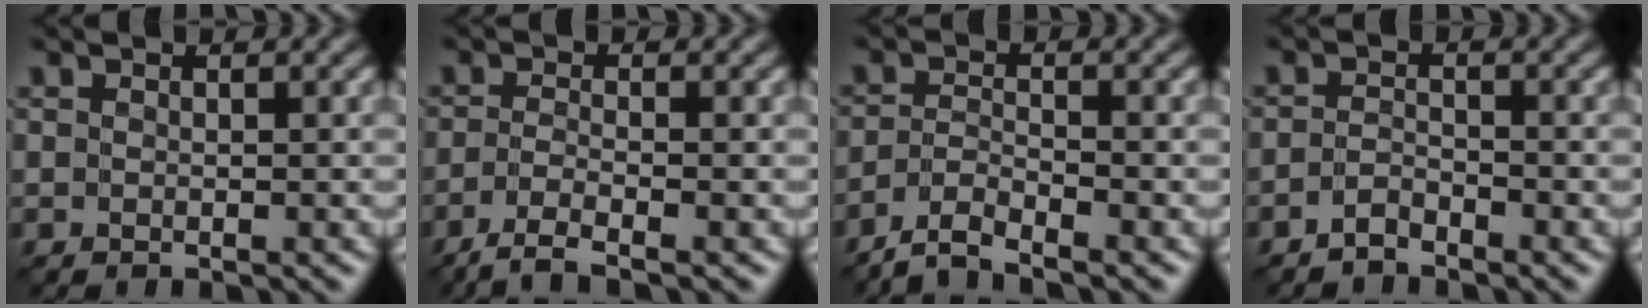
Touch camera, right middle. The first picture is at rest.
{"total": 2.8, "force": [-2.0, 0.3, 2.0], "torque": [-0.040, -0.004, -0.055]}
{"total": 3.0, "force": [-2.7, 0.2, 1.2], "torque": [-0.024, 0.000, -0.065]}
{"total": 1.3, "force": [-1.2, 0.2, 0.4], "torque": [-0.008, 0.007, -0.028]}